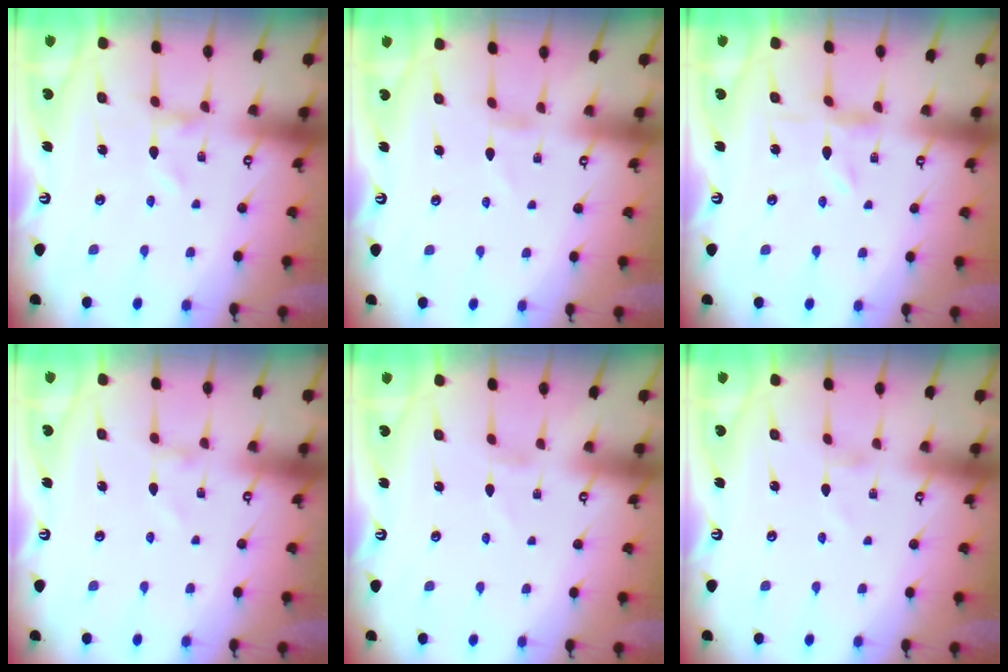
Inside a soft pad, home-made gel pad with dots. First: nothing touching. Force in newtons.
{"total": 0.0}
{"total": 0.0}
{"total": 1.2, "press": 1.2, "slide": 0.0}
{"total": 1.0, "press": 1.0, "slide": 0.1}
{"total": 0.7, "press": 0.6, "slide": 0.1}